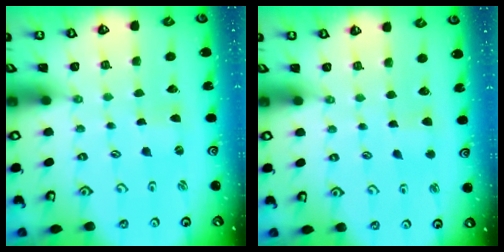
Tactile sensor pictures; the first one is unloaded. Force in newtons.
{"total": 3.1, "press": 3.0, "slide": 0.5}